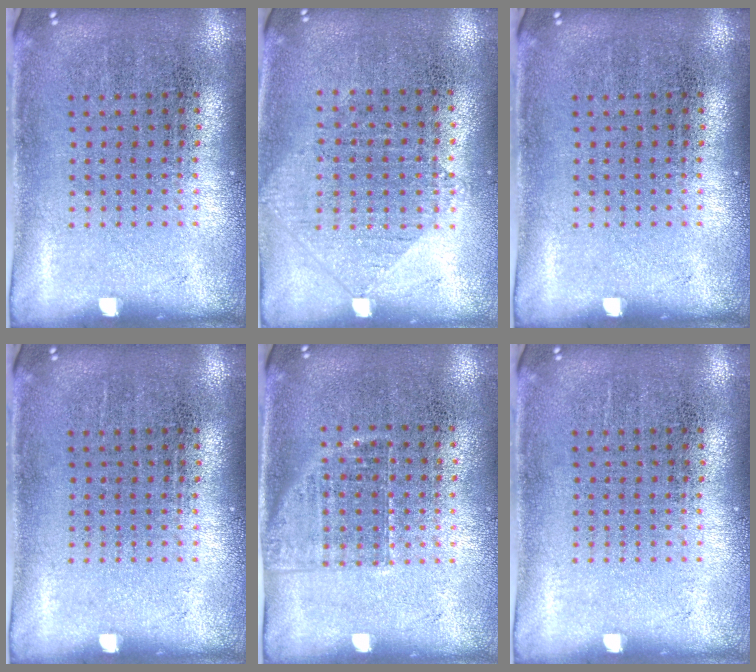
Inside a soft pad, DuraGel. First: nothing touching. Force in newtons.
{"total": 1.0, "press": 0.9, "slide": 0.4}
{"total": 0.0}
{"total": 0.0}
{"total": 1.2, "press": 1.0, "slide": 0.7}
{"total": 0.0}